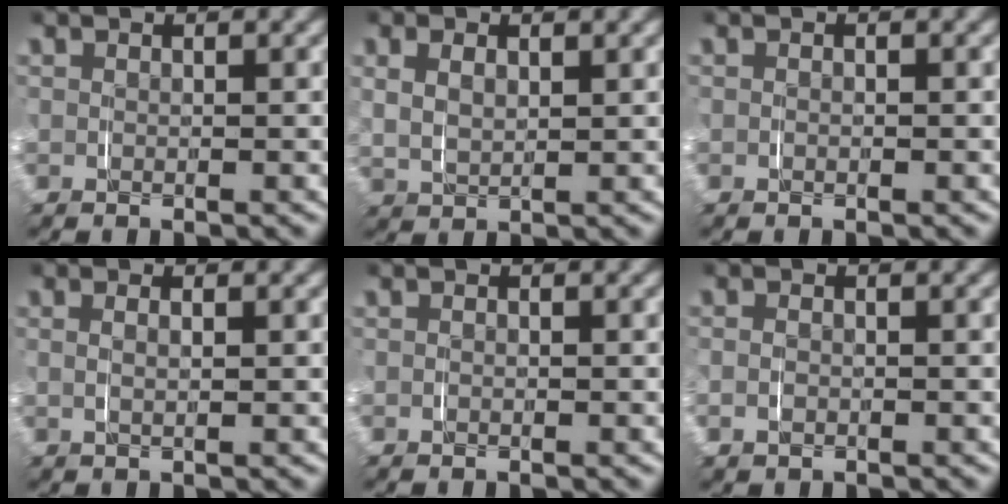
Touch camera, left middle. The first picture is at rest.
{"total": 3.0, "force": [1.2, 2.0, 1.8], "torque": [-0.050, -0.003, 0.028]}
{"total": 0.0}
{"total": 1.2, "force": [0.4, 0.2, 1.2], "torque": [-0.023, -0.001, 0.009]}
{"total": 0.0}
{"total": 1.3, "force": [-0.3, 1.0, 0.8], "torque": [-0.023, -0.002, -0.004]}